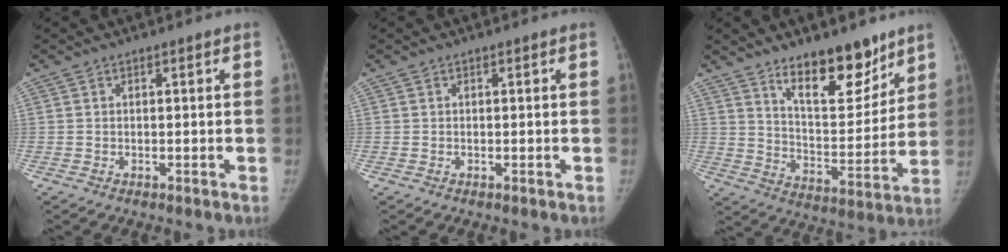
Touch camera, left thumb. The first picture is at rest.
{"total": 0.0}
{"total": 15.4, "force": [10.8, 6.2, 9.0], "torque": [-0.087, -0.088, 0.180]}